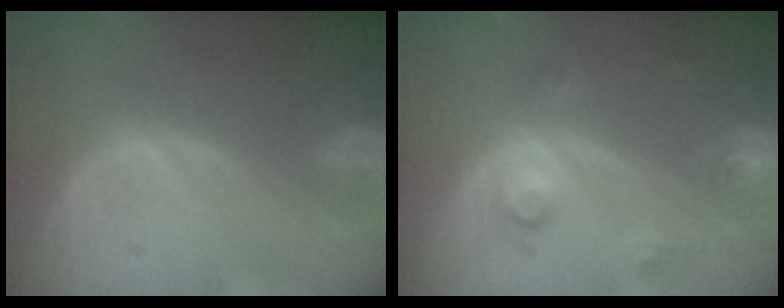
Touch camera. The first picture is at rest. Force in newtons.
{"total": 3.4, "press": 3.0, "slide": 1.6}